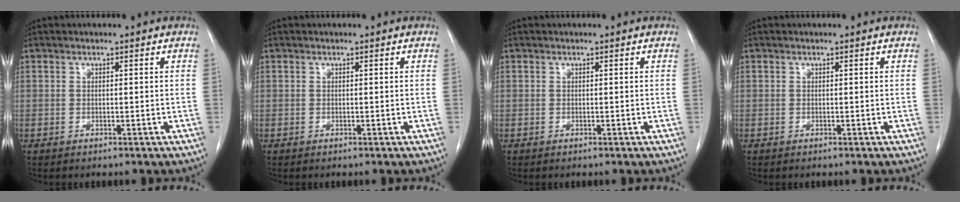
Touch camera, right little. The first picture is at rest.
{"total": 0.0}
{"total": 0.0}
{"total": 0.0}